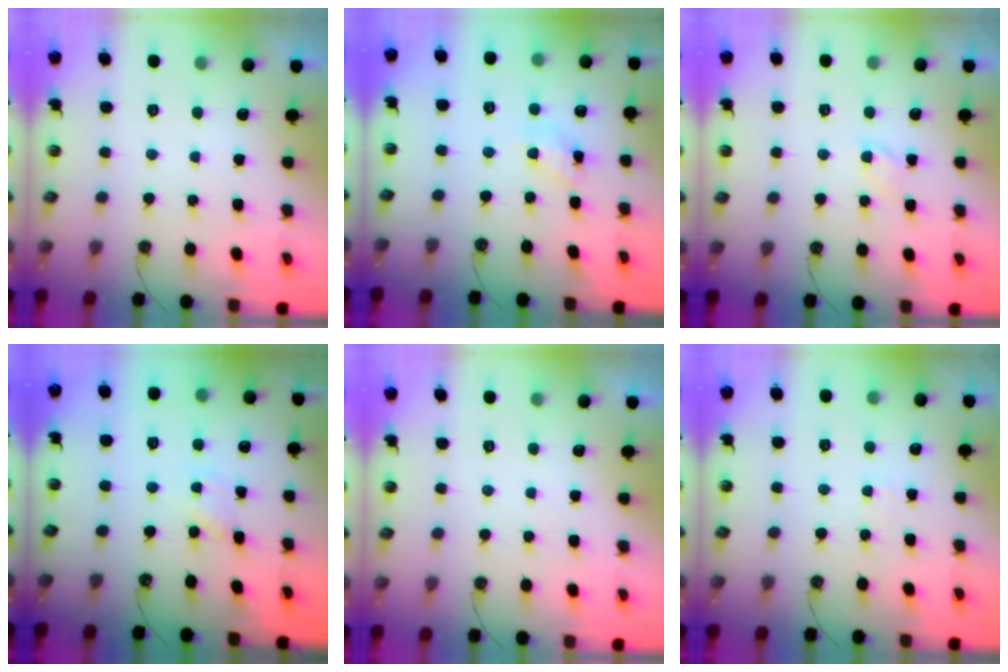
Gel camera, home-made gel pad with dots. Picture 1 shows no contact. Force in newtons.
{"total": 7.8, "press": 7.8, "slide": 0.6}
{"total": 2.8, "press": 2.8, "slide": 0.4}
{"total": 0.6, "press": 0.6, "slide": 0.1}
{"total": 0.0}
{"total": 2.7, "press": 2.6, "slide": 0.4}